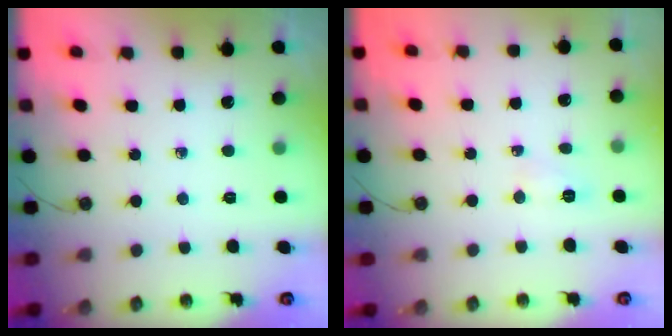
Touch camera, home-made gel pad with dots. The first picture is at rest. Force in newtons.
{"total": 3.3, "press": 3.3, "slide": 0.6}